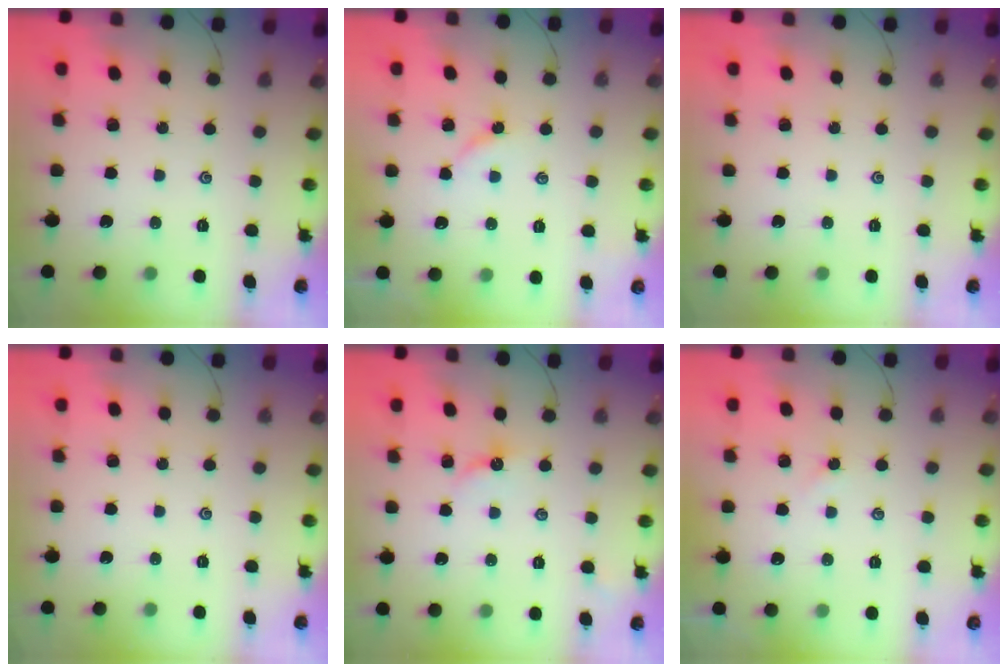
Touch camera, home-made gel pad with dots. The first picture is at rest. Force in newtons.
{"total": 2.7, "press": 2.6, "slide": 0.5}
{"total": 0.0}
{"total": 0.0}
{"total": 4.0, "press": 4.0, "slide": 0.6}
{"total": 1.7, "press": 1.6, "slide": 0.4}